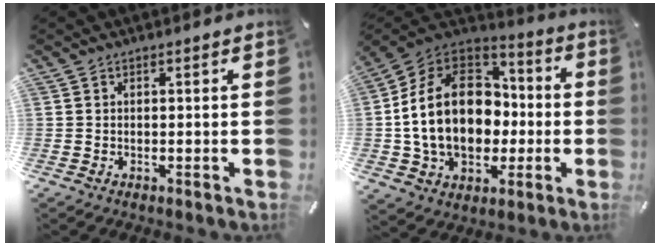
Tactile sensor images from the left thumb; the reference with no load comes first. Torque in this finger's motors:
{"motor_torque": [2.46, 2.54, 2.77, 0.00, 0.39]}